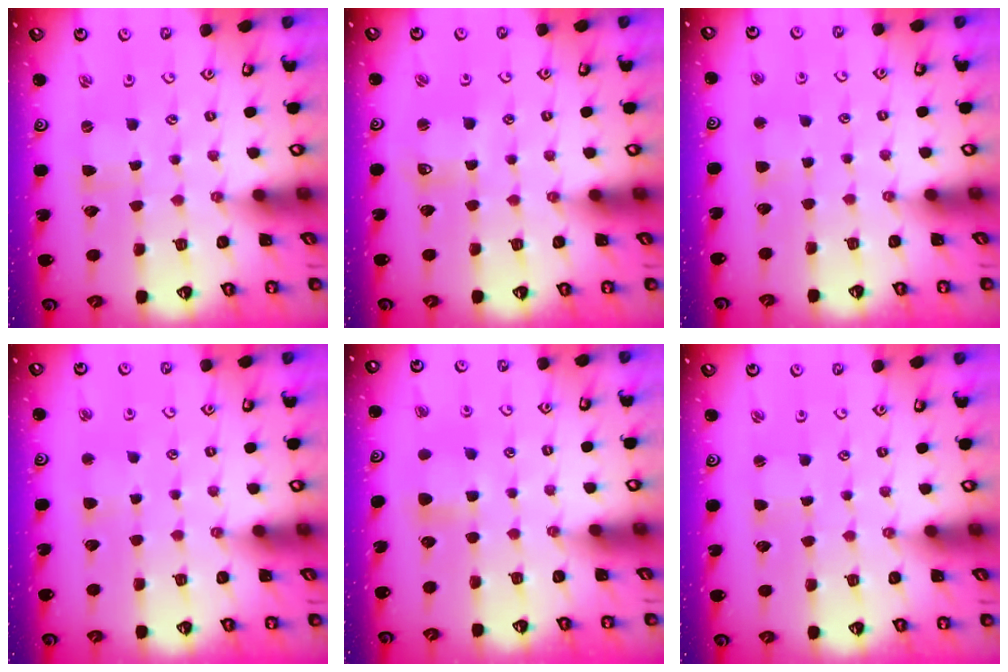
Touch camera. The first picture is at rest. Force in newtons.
{"total": 3.6, "press": 3.6, "slide": 0.4}
{"total": 2.4, "press": 2.4, "slide": 0.5}
{"total": 2.4, "press": 2.4, "slide": 0.5}
{"total": 5.5, "press": 5.5, "slide": 0.7}
{"total": 0.0}